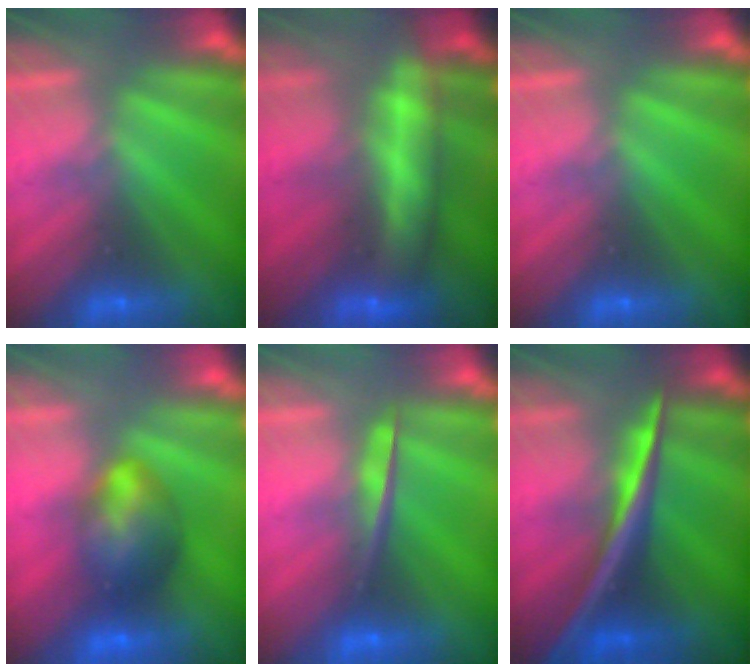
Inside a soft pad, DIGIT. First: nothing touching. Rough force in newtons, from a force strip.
{"total": 8.4}
{"total": 0.0}
{"total": 7.0}
{"total": 4.6}
{"total": 2.6}